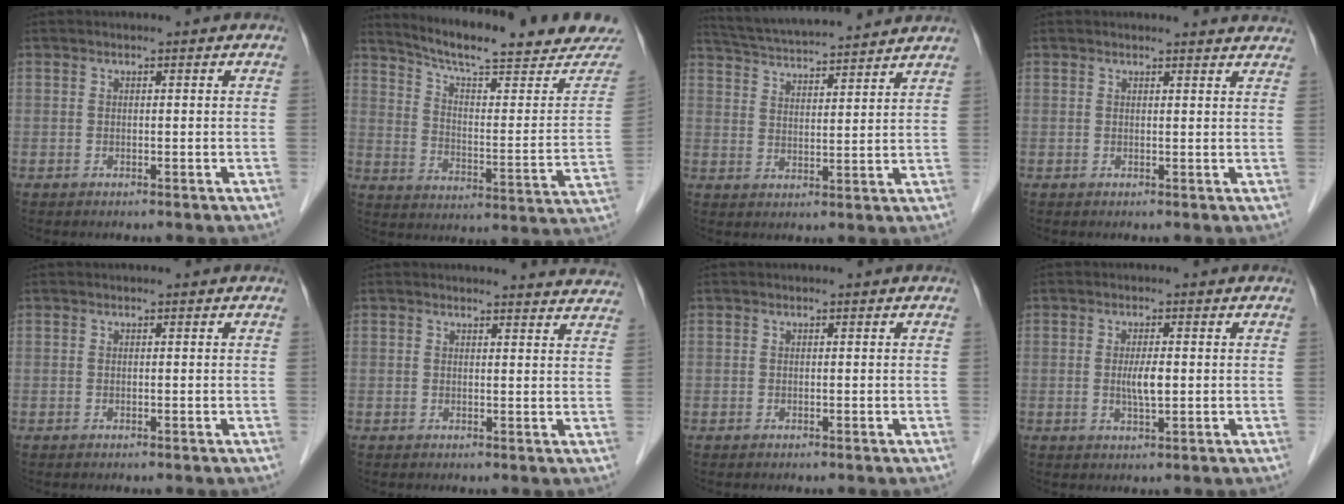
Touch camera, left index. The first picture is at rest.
{"total": 21.8, "force": [19.7, 2.0, 9.0], "torque": [-0.132, -0.052, 0.262]}
{"total": 15.6, "force": [14.4, 1.1, 5.9], "torque": [-0.111, 0.031, 0.219]}
{"total": 5.2, "force": [5.1, 0.5, 0.7], "torque": [-0.004, -0.005, 0.036]}
{"total": 0.0}
{"total": 9.0, "force": [8.9, 0.9, 0.8], "torque": [0.014, -0.025, 0.070]}
{"total": 0.0}
{"total": 3.0, "force": [-0.1, 0.5, 3.0], "torque": [-0.058, -0.004, 0.000]}